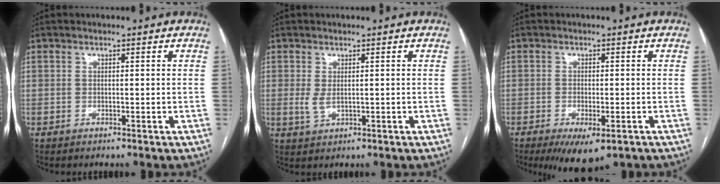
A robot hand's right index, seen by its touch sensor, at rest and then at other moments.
{"total": 2.0, "force": [0.3, 0.8, 1.8], "torque": [-0.041, -0.001, 0.015]}
{"total": 6.8, "force": [-4.1, 2.1, 5.0], "torque": [-0.075, -0.015, -0.059]}